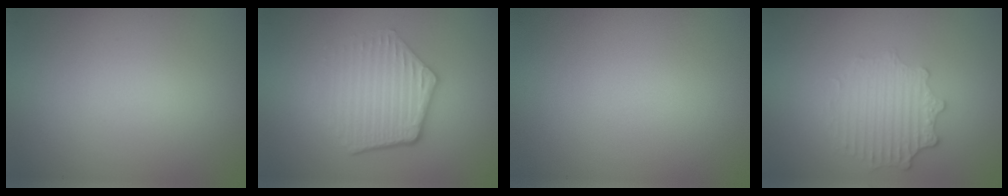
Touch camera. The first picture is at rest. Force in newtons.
{"total": 4.5, "press": 3.3, "slide": 3.1}
{"total": 0.0}
{"total": 2.8, "press": 2.5, "slide": 1.4}